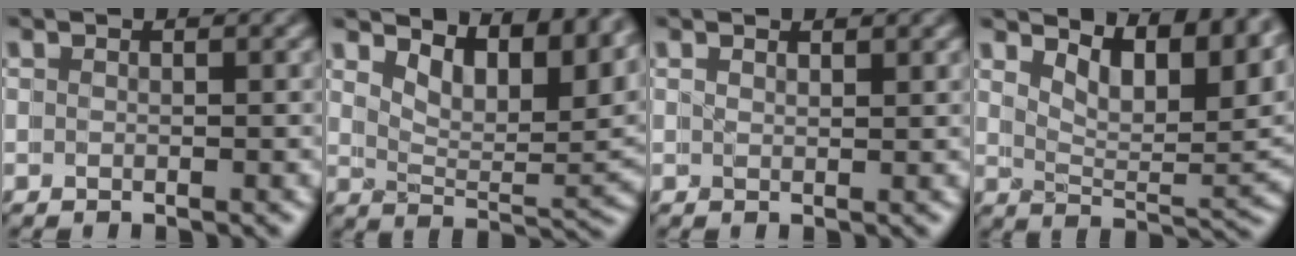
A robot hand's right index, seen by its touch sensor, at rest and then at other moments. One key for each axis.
{"total": 5.0, "fx": 4.1, "fy": 0.8, "fz": 2.8, "tx": -0.021, "ty": 0.003, "tz": 0.060}
{"total": 2.0, "fx": 0.6, "fy": -1.3, "fz": -1.3, "tx": 0.020, "ty": -0.005, "tz": 0.016}
{"total": 5.3, "fx": 4.1, "fy": 0.9, "fz": 3.3, "tx": -0.027, "ty": 0.004, "tz": 0.062}